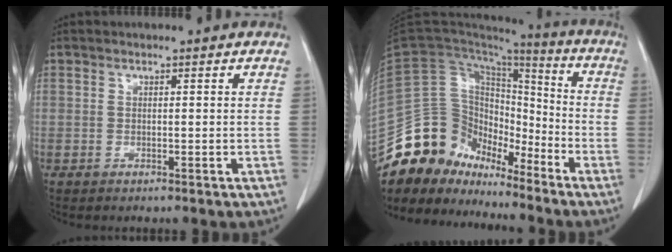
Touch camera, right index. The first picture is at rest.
{"total": 15.5, "force": [-13.0, 7.5, 3.7], "torque": [-0.065, 0.075, -0.239]}